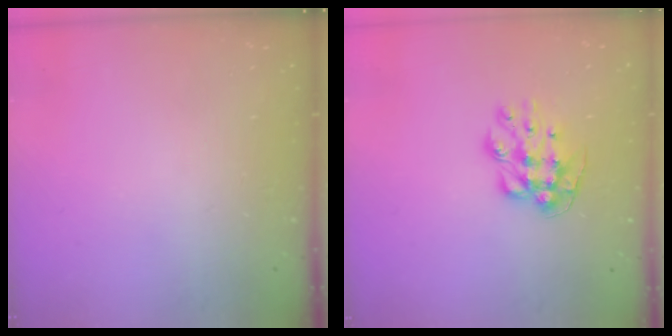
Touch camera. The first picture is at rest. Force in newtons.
{"total": 9.6, "press": 9.6, "slide": 0.4}